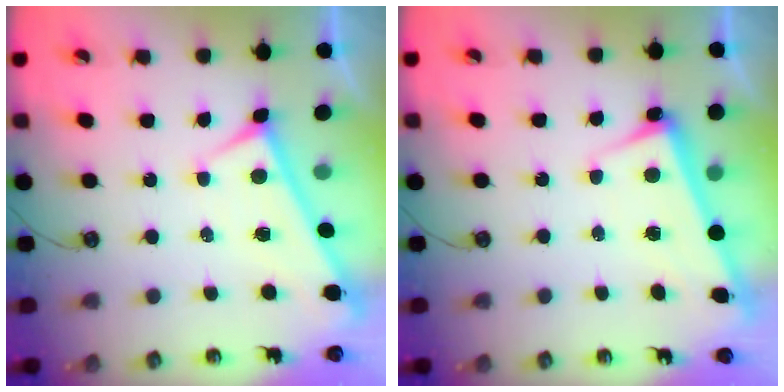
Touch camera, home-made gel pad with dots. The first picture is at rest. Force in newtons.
{"total": 2.6, "press": 2.5, "slide": 0.5}